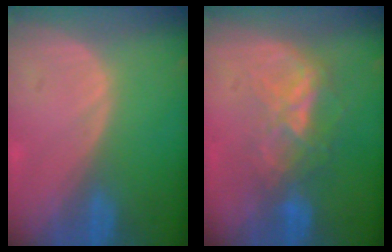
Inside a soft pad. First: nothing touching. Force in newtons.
{"total": 6.4, "press": 5.9, "slide": 2.5}